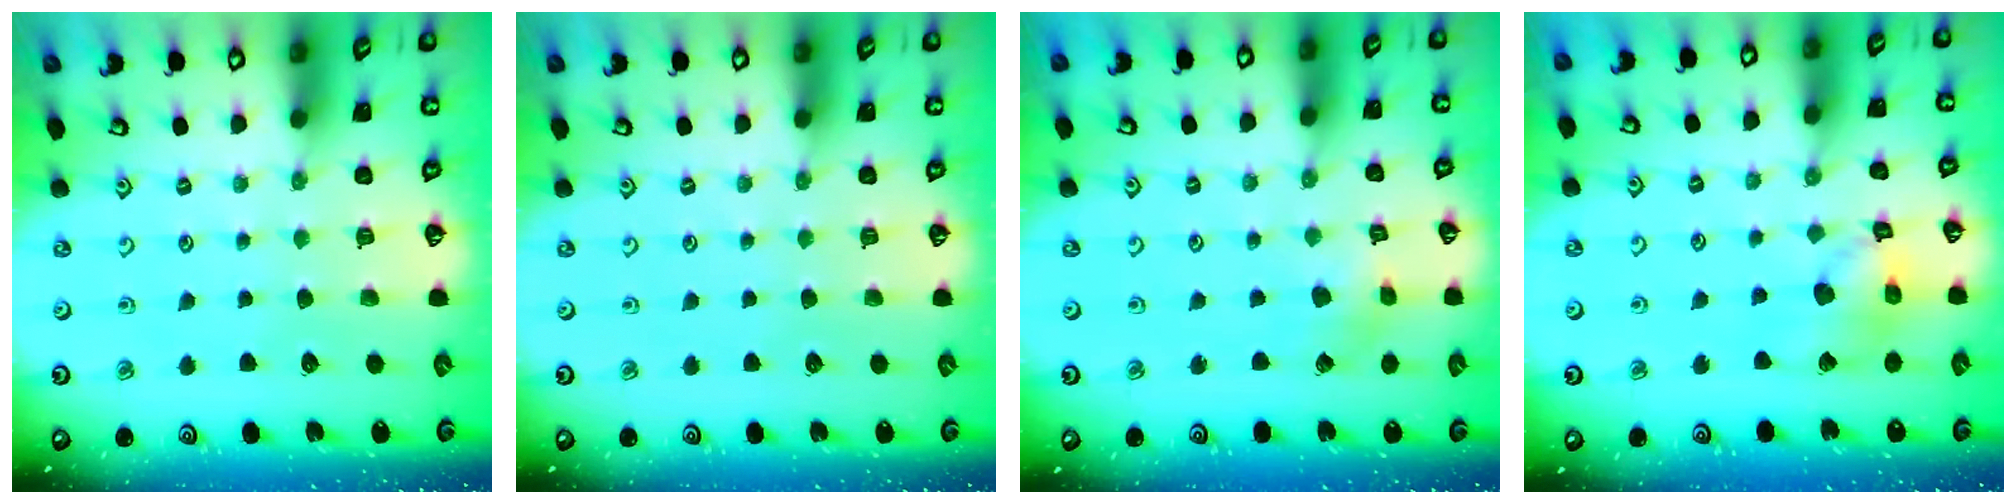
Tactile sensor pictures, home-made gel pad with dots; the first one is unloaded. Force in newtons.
{"total": 0.0}
{"total": 2.3, "press": 2.3, "slide": 0.2}
{"total": 13.2, "press": 13.1, "slide": 1.8}